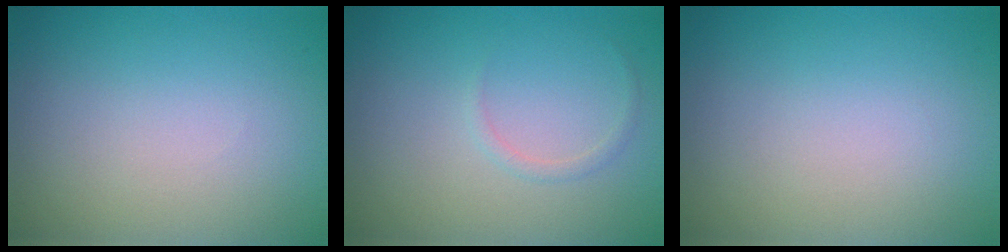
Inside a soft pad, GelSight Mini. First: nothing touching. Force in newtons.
{"total": 0.7, "press": 0.7, "slide": 0.1}
{"total": 0.0}